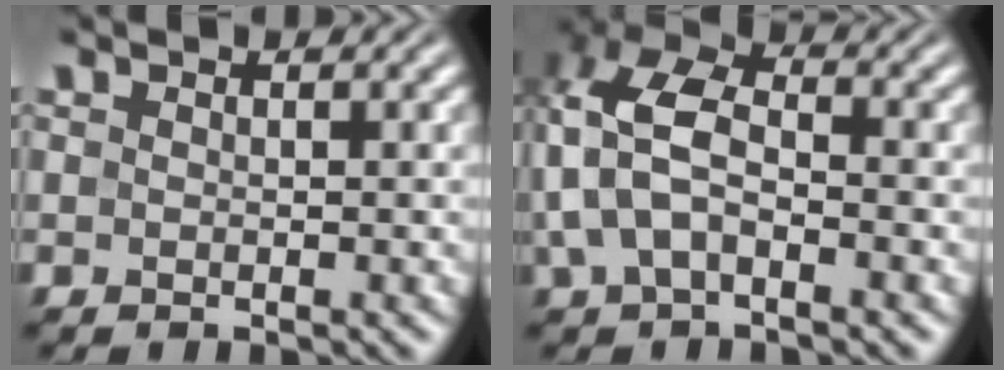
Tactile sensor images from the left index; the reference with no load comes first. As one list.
[{"total": 7.3, "force": [-0.7, 4.4, 5.8], "torque": [-0.136, 0.020, -0.027]}]